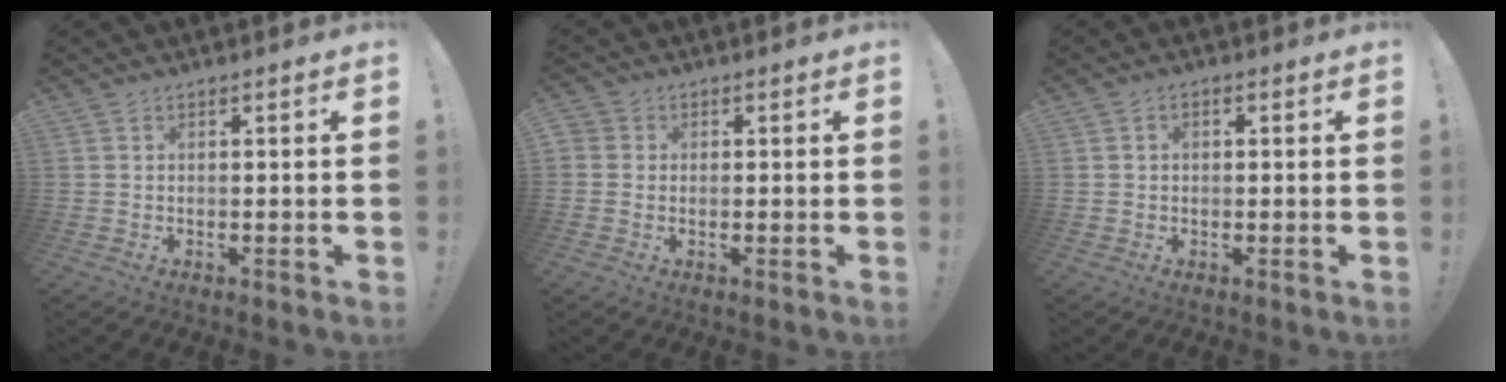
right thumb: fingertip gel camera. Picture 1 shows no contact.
{"total": 1.8, "force": [0.1, 1.7, 0.6], "torque": [-0.008, 0.004, 0.001]}
{"total": 1.5, "force": [-0.4, 1.1, 1.0], "torque": [-0.015, 0.003, -0.008]}